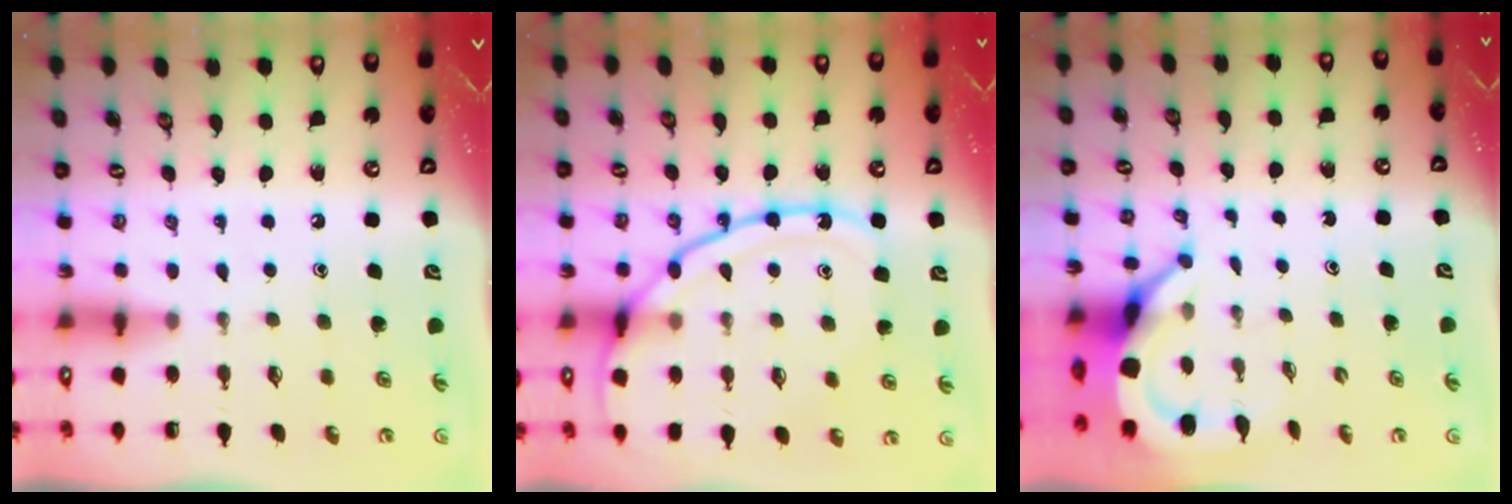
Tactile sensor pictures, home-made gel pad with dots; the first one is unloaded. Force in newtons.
{"total": 16.2, "press": 16.1, "slide": 1.5}
{"total": 5.4, "press": 5.4, "slide": 0.8}